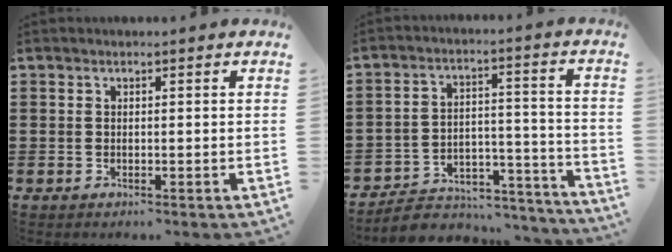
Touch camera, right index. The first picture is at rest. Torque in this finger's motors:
{"motor_torque": [-1.28, 0.85, -1.05, -0.21]}